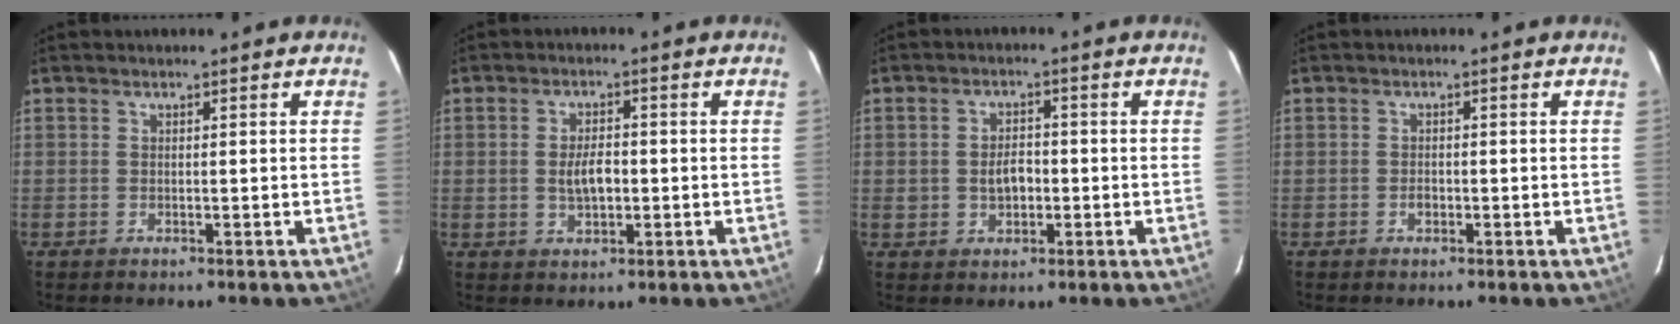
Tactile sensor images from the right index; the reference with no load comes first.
{"total": 4.7, "force": [-0.5, 2.4, 3.9], "torque": [-0.074, 0.002, -0.003]}
{"total": 4.3, "force": [-0.6, 2.9, 3.0], "torque": [-0.056, 0.007, -0.004]}
{"total": 1.2, "force": [-0.4, 0.8, 0.7], "torque": [-0.013, 0.003, -0.006]}